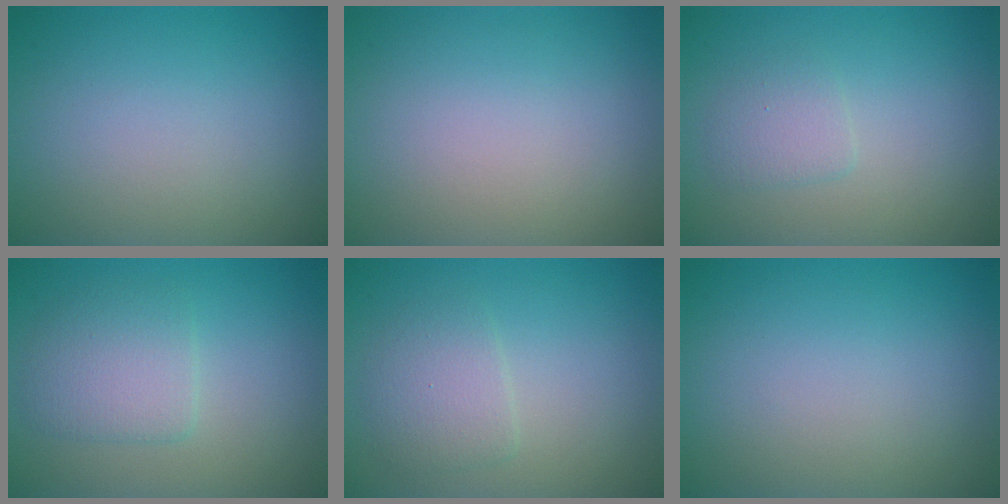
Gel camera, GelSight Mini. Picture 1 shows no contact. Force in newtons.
{"total": 0.0}
{"total": 1.6, "press": 1.6, "slide": 0.1}
{"total": 3.0, "press": 3.0, "slide": 0.4}
{"total": 2.4, "press": 2.4, "slide": 0.1}
{"total": 0.0}